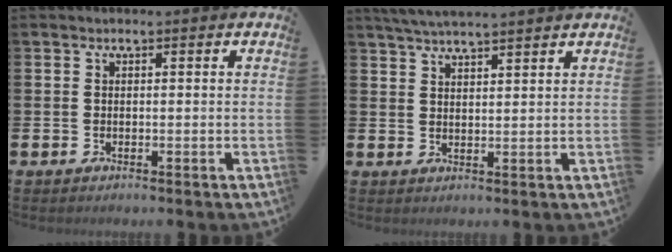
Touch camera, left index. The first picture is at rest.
{"total": 3.9, "force": [3.8, -0.1, 1.0], "torque": [-0.035, -0.007, 0.070]}